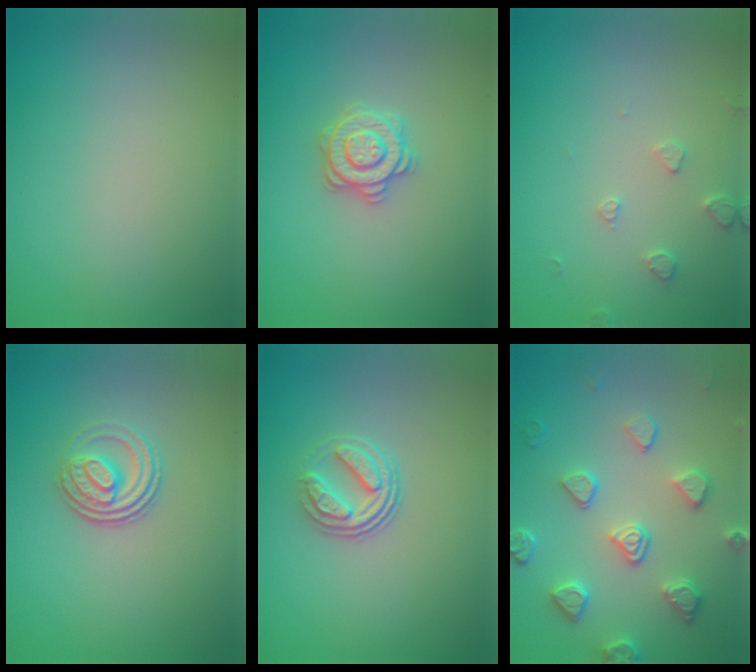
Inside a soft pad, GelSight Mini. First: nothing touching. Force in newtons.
{"total": 2.8, "press": 2.8, "slide": 0.4}
{"total": 1.5, "press": 1.5, "slide": 0.3}
{"total": 3.1, "press": 2.5, "slide": 1.9}
{"total": 3.1, "press": 2.6, "slide": 1.7}
{"total": 4.0, "press": 3.9, "slide": 0.9}